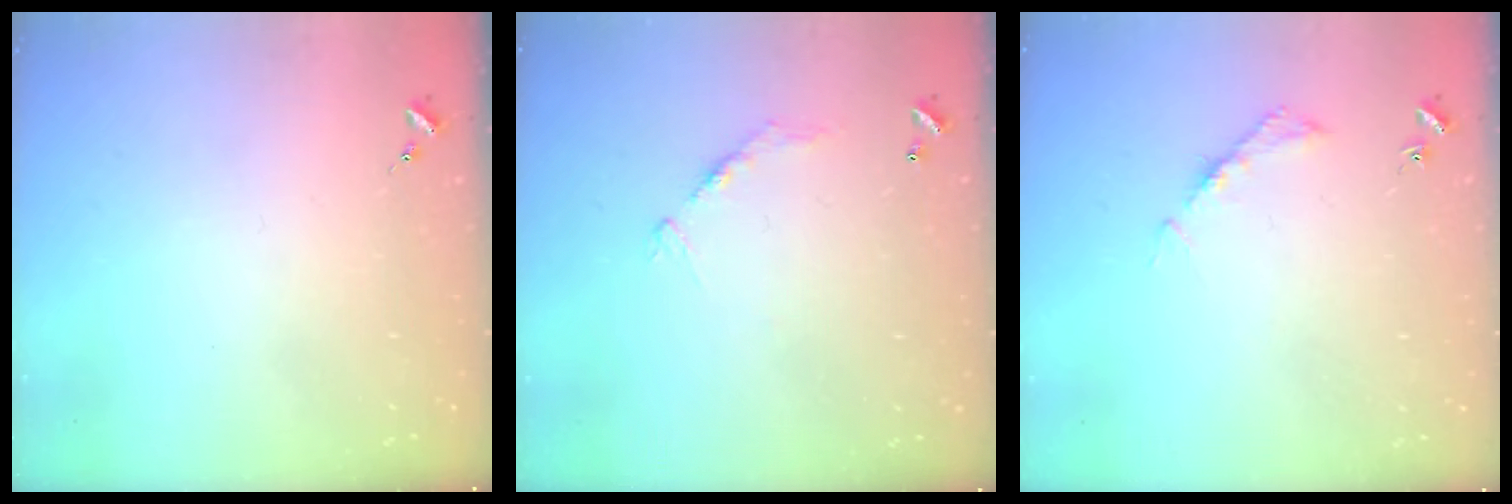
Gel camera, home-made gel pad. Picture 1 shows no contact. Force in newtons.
{"total": 9.1, "press": 9.1, "slide": 0.8}
{"total": 4.2, "press": 4.1, "slide": 0.6}